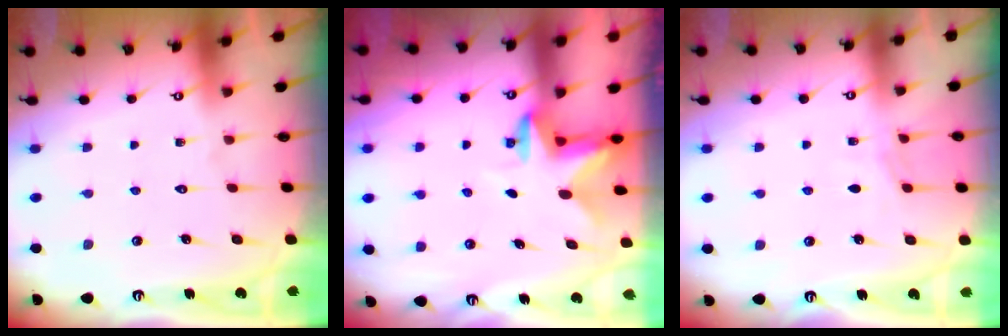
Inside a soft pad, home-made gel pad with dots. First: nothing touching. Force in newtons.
{"total": 2.8, "press": 2.8, "slide": 0.6}
{"total": 3.0, "press": 3.0, "slide": 0.5}